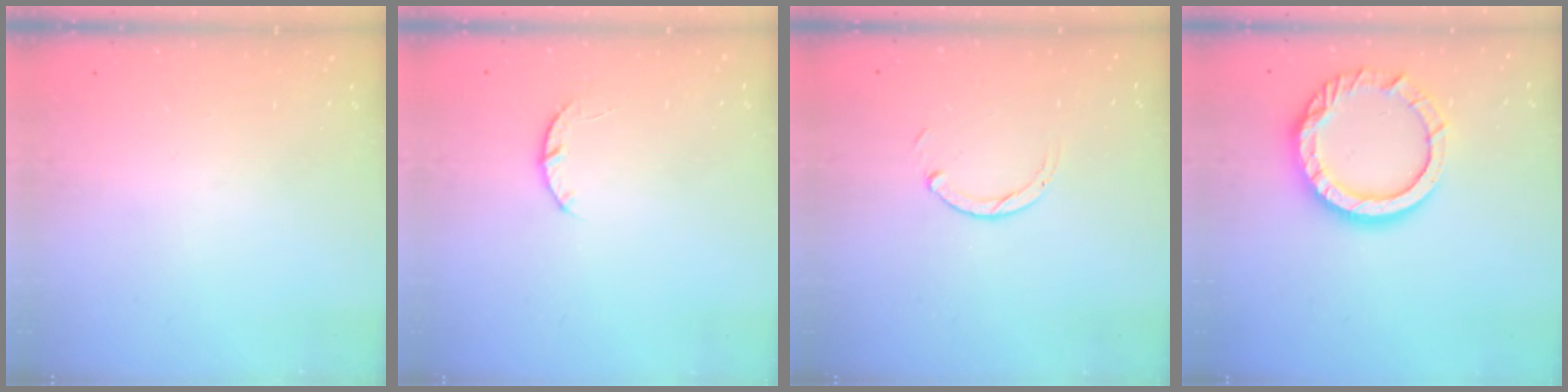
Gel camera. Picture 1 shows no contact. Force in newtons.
{"total": 3.5, "press": 3.5, "slide": 0.6}
{"total": 2.9, "press": 2.9, "slide": 0.4}
{"total": 13.9, "press": 13.9, "slide": 1.0}